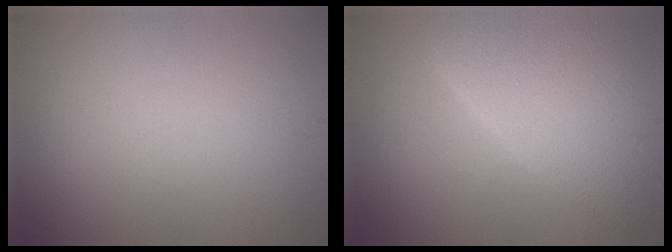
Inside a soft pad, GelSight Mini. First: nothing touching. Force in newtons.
{"total": 6.3, "press": 6.3, "slide": 0.3}